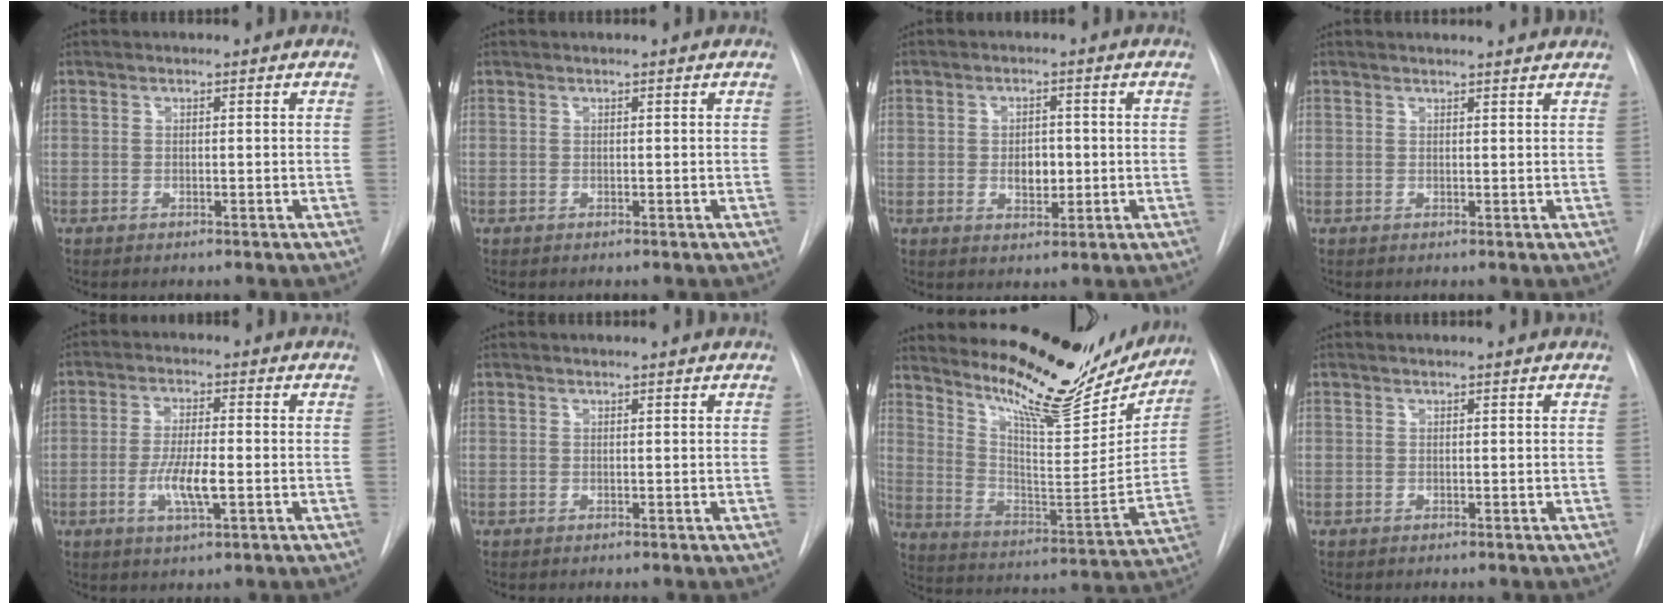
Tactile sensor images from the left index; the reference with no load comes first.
{"total": 0.5, "force": [0.5, 0.0, 0.1], "torque": [0.001, 0.004, 0.008]}
{"total": 3.9, "force": [-0.2, 2.5, 3.0], "torque": [-0.041, 0.001, 0.002]}
{"total": 5.3, "force": [5.2, 0.5, 1.2], "torque": [-0.015, 0.013, 0.049]}
{"total": 6.2, "force": [-1.5, 1.2, 5.9], "torque": [-0.117, -0.007, -0.028]}
{"total": 1.4, "force": [1.3, -0.1, 0.4], "torque": [-0.008, 0.009, 0.016]}
{"total": 21.4, "force": [19.1, 4.7, 8.5], "torque": [-0.135, -0.050, 0.276]}
{"total": 0.8, "force": [0.8, -0.1, 0.2], "torque": [-0.003, 0.007, 0.012]}